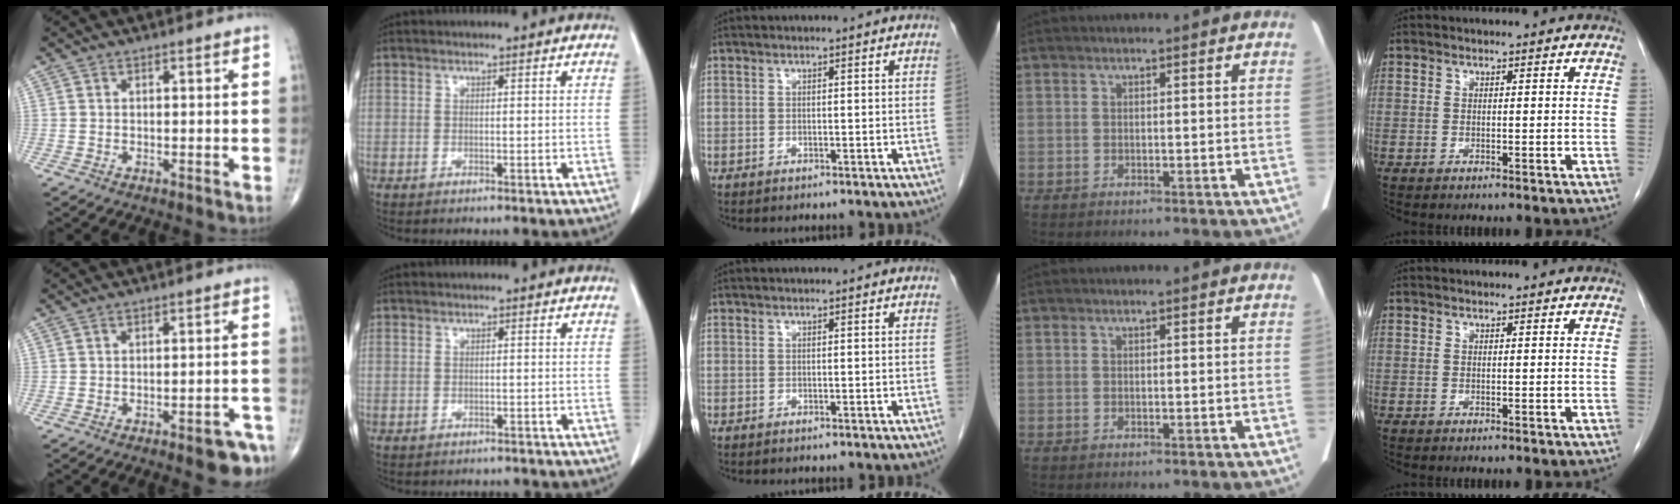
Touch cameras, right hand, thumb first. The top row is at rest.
{"thumb": {"total": 5.8, "force": [-3.8, 2.0, 4.0], "torque": [-0.033, 0.026, -0.042]}, "index": {"total": 2.9, "force": [-2.3, 1.8, 0.2], "torque": [-0.008, 0.011, -0.030]}}